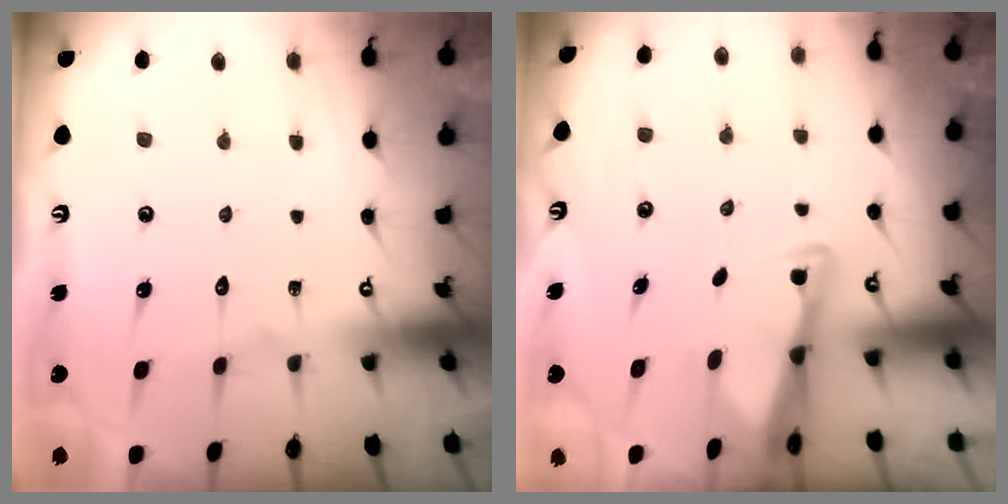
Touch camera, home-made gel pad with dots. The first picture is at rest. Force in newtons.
{"total": 2.5, "press": 2.5, "slide": 0.5}